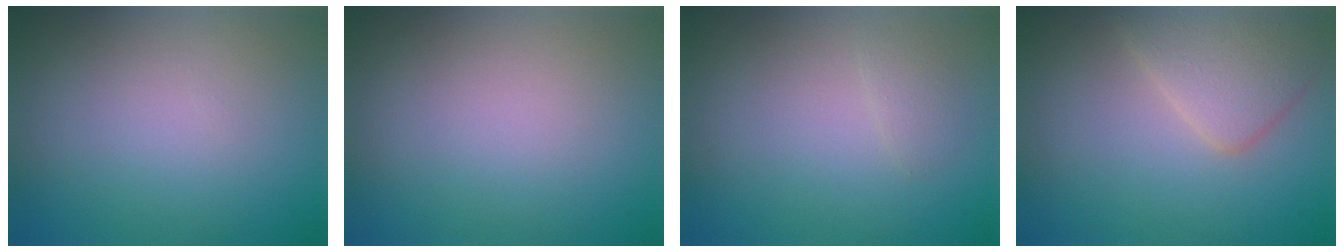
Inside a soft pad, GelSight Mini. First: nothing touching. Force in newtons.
{"total": 0.0}
{"total": 0.9, "press": 0.9, "slide": 0.0}
{"total": 3.5, "press": 3.5, "slide": 0.2}